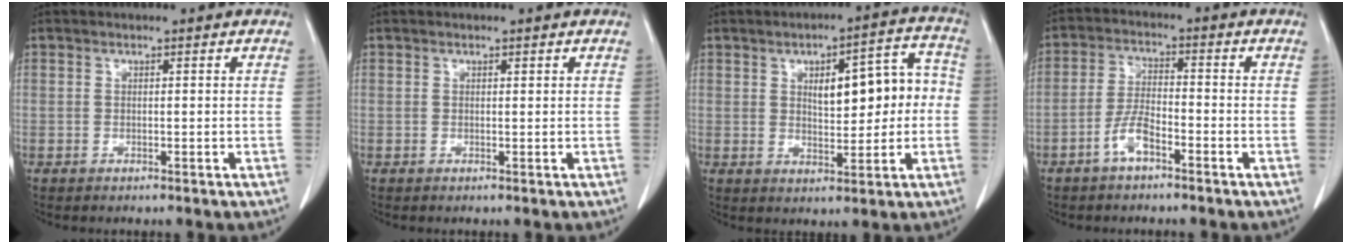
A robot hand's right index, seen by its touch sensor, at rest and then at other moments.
{"total": 0.0}
{"total": 10.4, "force": [0.9, 4.0, 9.6], "torque": [-0.123, 0.037, 0.019]}
{"total": 4.9, "force": [-3.0, 1.3, 3.7], "torque": [-0.079, 0.007, -0.059]}